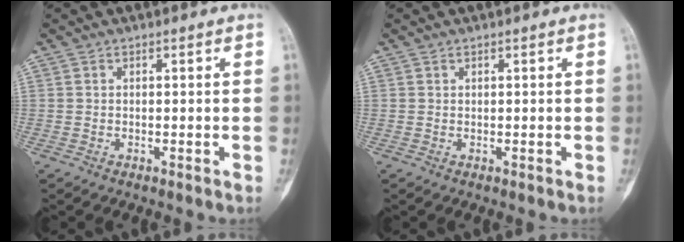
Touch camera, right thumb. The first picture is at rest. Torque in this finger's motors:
{"motor_torque": [0.07, 0.00, -0.27, -0.10, 0.05]}